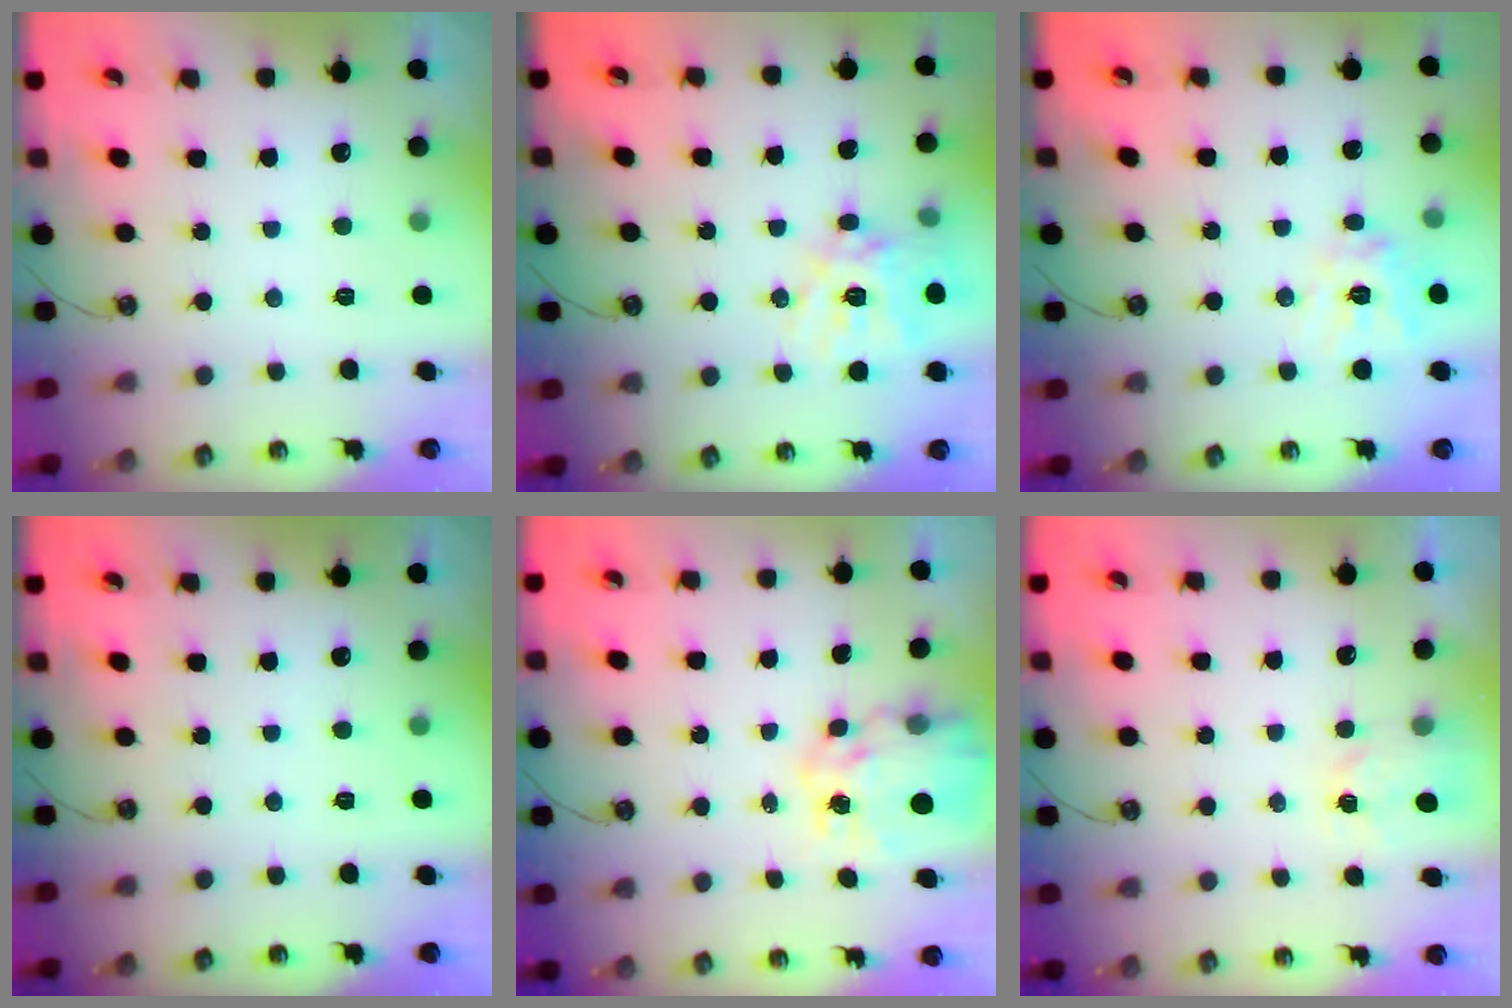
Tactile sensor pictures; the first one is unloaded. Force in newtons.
{"total": 15.8, "press": 15.7, "slide": 1.3}
{"total": 12.4, "press": 12.3, "slide": 1.5}
{"total": 0.0}
{"total": 10.8, "press": 10.8, "slide": 1.1}
{"total": 3.0, "press": 3.0, "slide": 0.3}